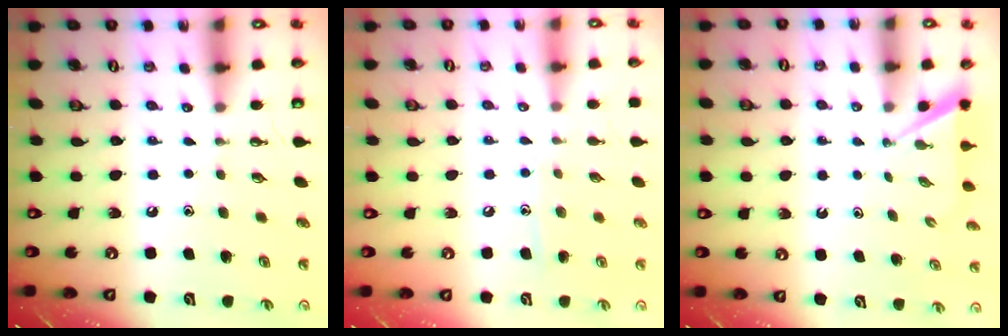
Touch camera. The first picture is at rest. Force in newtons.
{"total": 6.3, "press": 6.3, "slide": 0.5}
{"total": 2.3, "press": 2.3, "slide": 0.3}